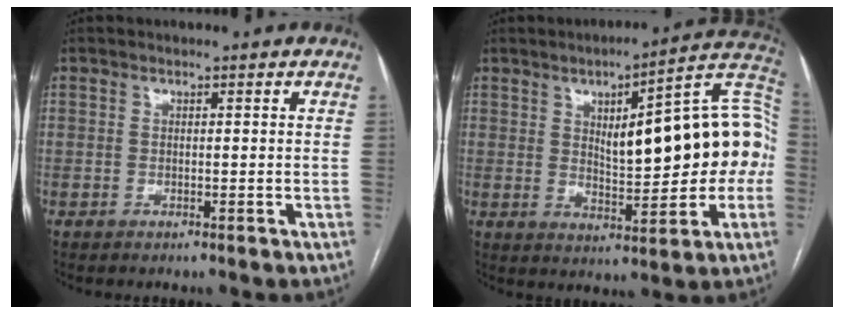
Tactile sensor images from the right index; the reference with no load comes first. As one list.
[{"total": 19.2, "force": [1.5, 5.1, 18.5], "torque": [-0.251, 0.037, 0.026]}]